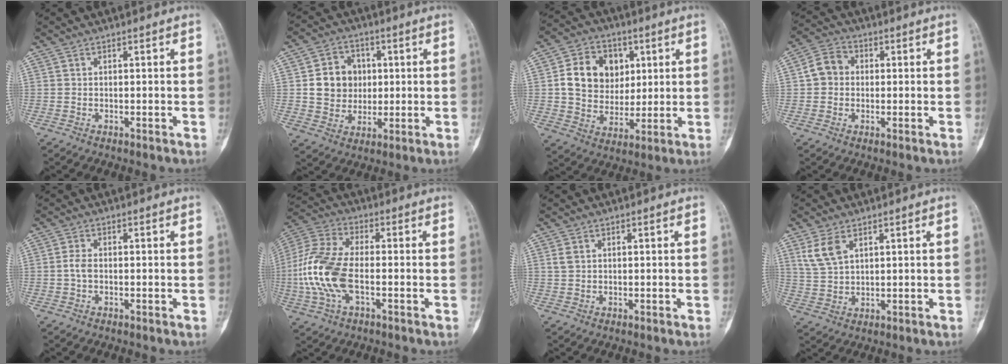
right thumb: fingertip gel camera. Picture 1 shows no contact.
{"total": 10.0, "force": [1.2, 8.9, 4.5], "torque": [-0.033, 0.002, 0.023]}
{"total": 13.7, "force": [3.1, 11.3, 7.2], "torque": [-0.084, -0.001, 0.056]}
{"total": 5.8, "force": [0.2, 5.1, 2.8], "torque": [-0.036, 0.015, -0.008]}
{"total": 2.1, "force": [-0.3, 1.2, 1.7], "torque": [-0.036, 0.003, -0.010]}
{"total": 14.6, "force": [-2.5, 7.1, 12.5], "torque": [-0.283, 0.020, -0.051]}
{"total": 1.4, "force": [0.5, 0.9, 0.8], "torque": [-0.020, 0.005, 0.014]}
{"total": 5.7, "force": [2.9, 3.1, 3.7], "torque": [-0.075, -0.006, 0.068]}